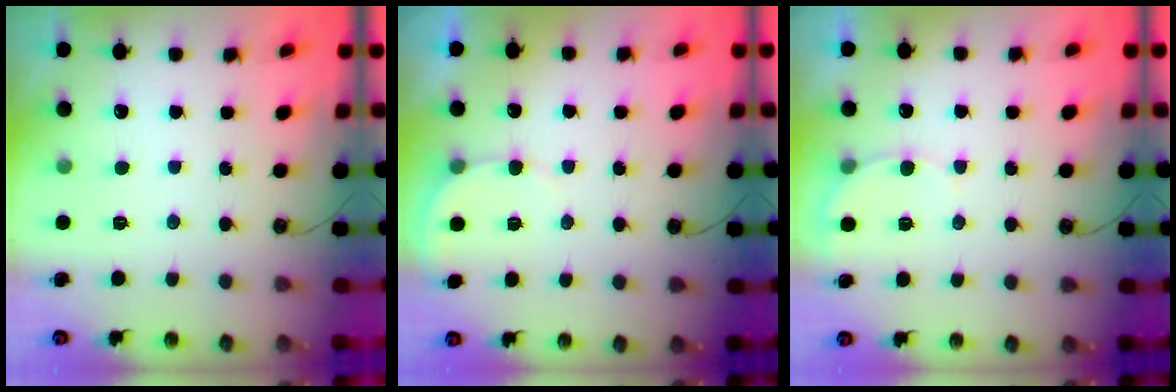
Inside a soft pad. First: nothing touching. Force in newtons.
{"total": 3.6, "press": 3.5, "slide": 1.1}
{"total": 4.9, "press": 4.8, "slide": 0.4}